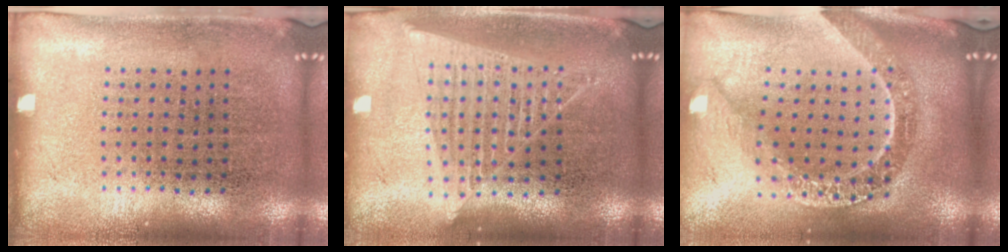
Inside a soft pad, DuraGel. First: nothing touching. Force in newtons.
{"total": 1.7, "press": 1.6, "slide": 0.7}
{"total": 2.7, "press": 2.2, "slide": 1.6}